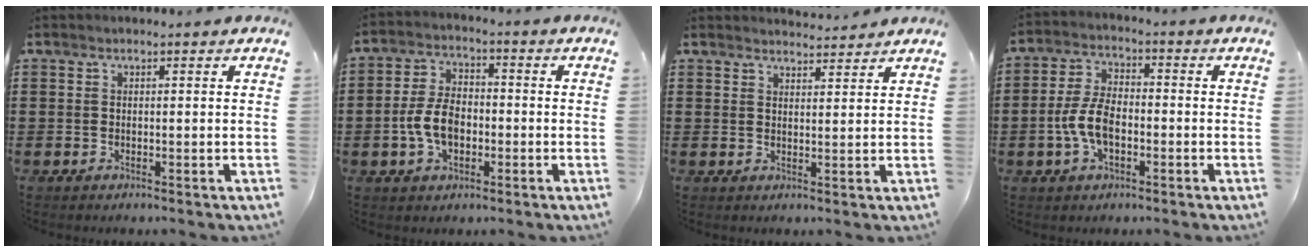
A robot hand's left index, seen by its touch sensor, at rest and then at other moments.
{"total": 7.2, "force": [-1.8, 4.3, 5.5], "torque": [-0.132, 0.003, -0.040]}
{"total": 2.6, "force": [2.6, 0.2, 0.1], "torque": [-0.002, -0.011, 0.047]}
{"total": 7.1, "force": [-1.9, 3.6, 5.8], "torque": [-0.141, -0.002, -0.043]}